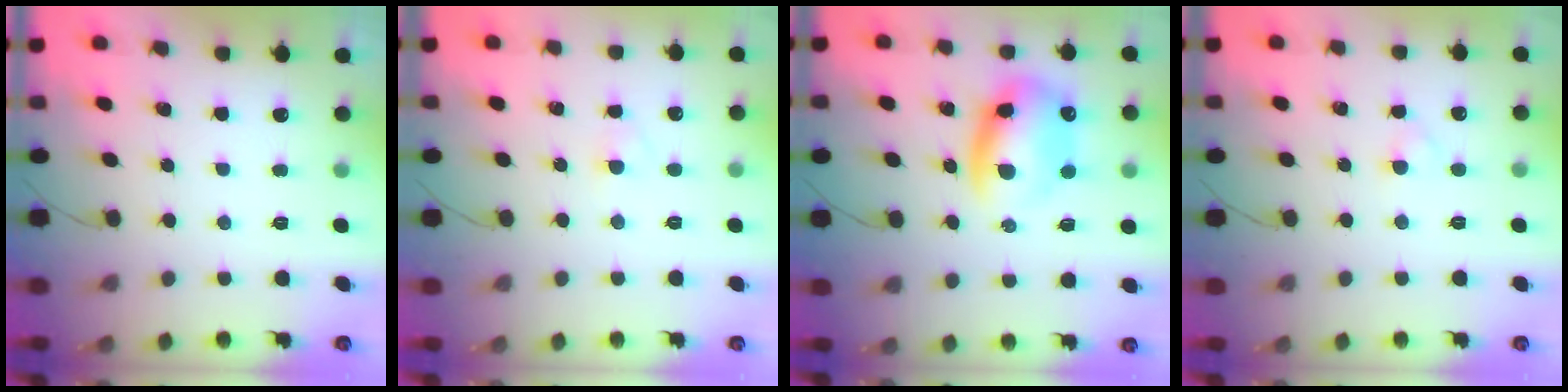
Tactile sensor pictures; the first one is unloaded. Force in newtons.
{"total": 1.8, "press": 1.6, "slide": 0.9}
{"total": 12.6, "press": 12.1, "slide": 3.2}
{"total": 1.9, "press": 1.7, "slide": 1.0}